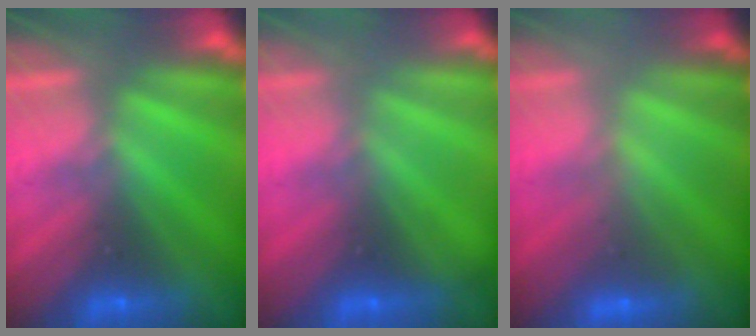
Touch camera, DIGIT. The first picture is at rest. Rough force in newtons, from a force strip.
{"total": 2.1}
{"total": 2.3}